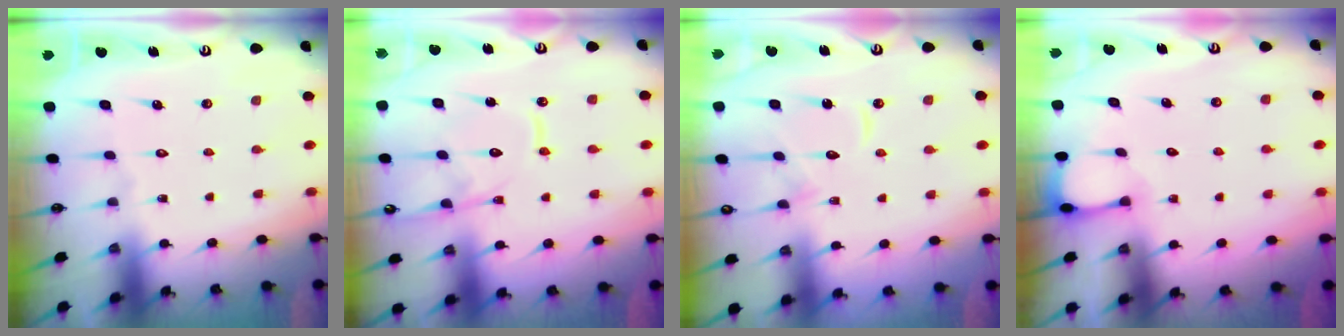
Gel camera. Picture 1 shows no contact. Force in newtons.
{"total": 13.4, "press": 13.4, "slide": 1.2}
{"total": 10.4, "press": 10.4, "slide": 1.1}
{"total": 1.9, "press": 1.9, "slide": 0.2}